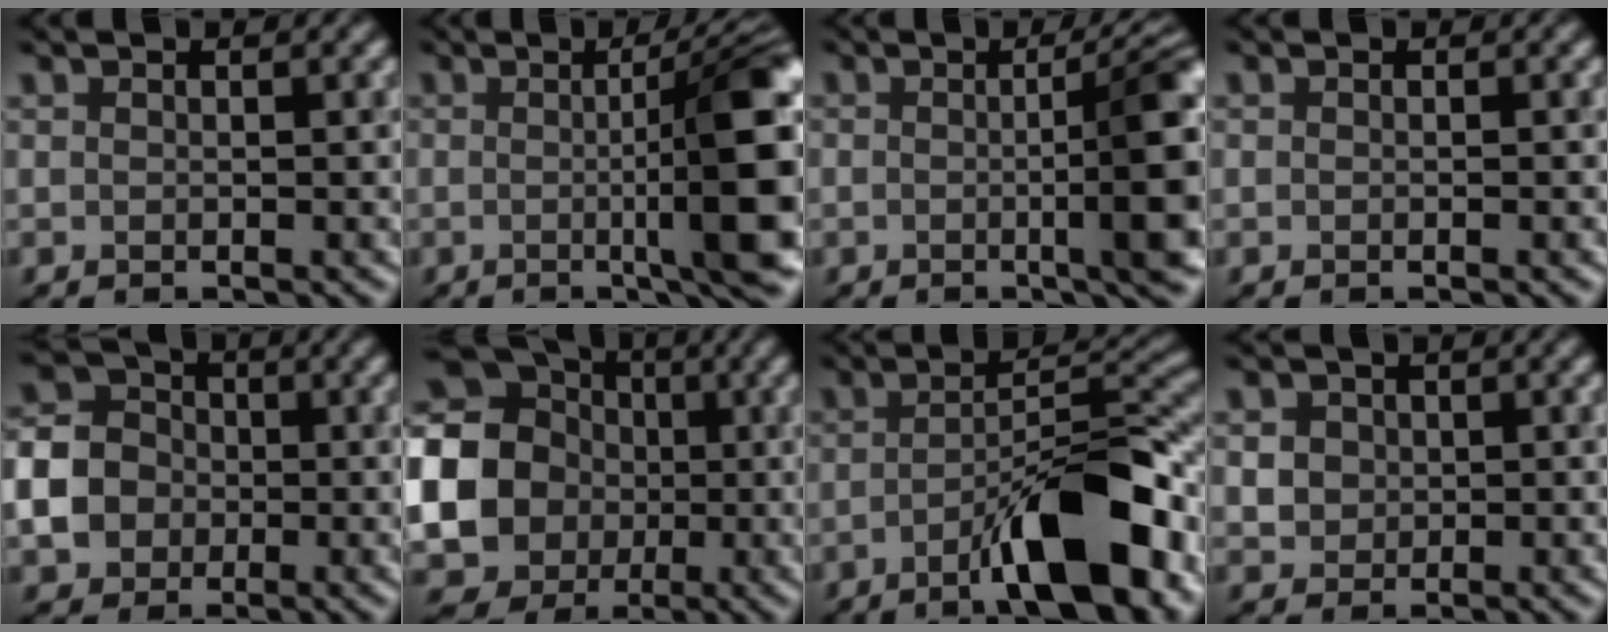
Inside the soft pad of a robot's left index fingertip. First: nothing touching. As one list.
[{"total": 12.4, "force": [-0.6, 2.9, 12.0], "torque": [-0.121, 0.003, -0.006]}, {"total": 9.0, "force": [-1.0, 2.2, 8.6], "torque": [-0.090, 0.003, -0.013]}, {"total": 0.0}, {"total": 6.8, "force": [-1.7, 6.0, 2.7], "torque": [-0.060, -0.009, -0.049]}, {"total": 19.9, "force": [-0.8, 18.8, 6.5], "torque": [-0.193, 0.000, -0.061]}, {"total": 10.2, "force": [-5.1, 2.6, 8.4], "torque": [-0.115, 0.015, -0.085]}, {"total": 2.5, "force": [0.3, 2.3, 0.9], "torque": [-0.009, 0.008, 0.000]}]